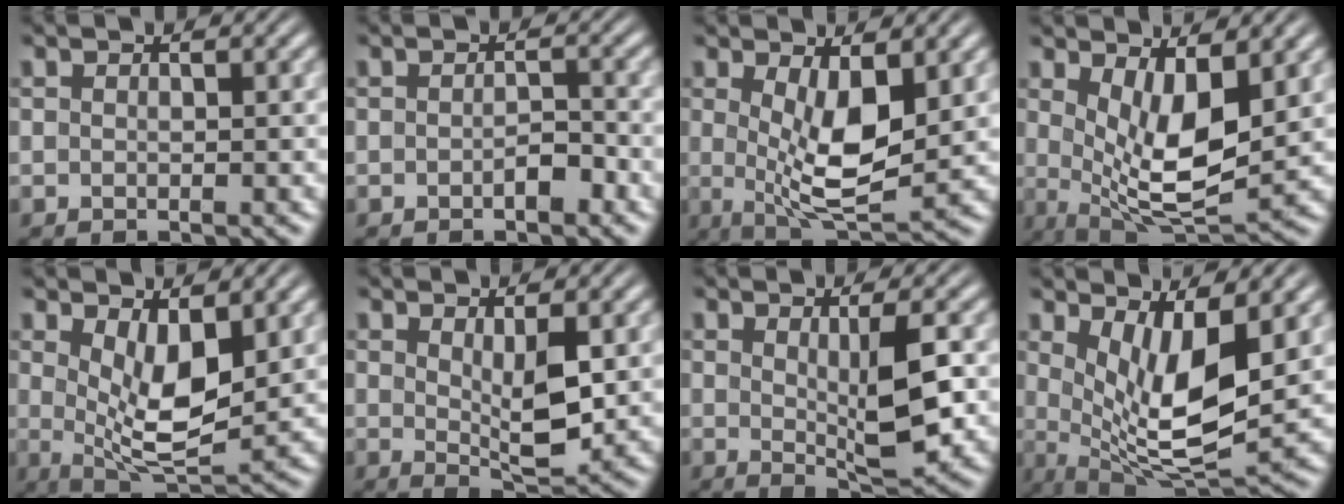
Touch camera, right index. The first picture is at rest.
{"total": 1.4, "force": [-1.0, 0.3, 0.9], "torque": [-0.010, -0.001, -0.016]}
{"total": 6.5, "force": [0.6, 2.5, 6.0], "torque": [-0.092, -0.026, 0.021]}
{"total": 8.3, "force": [0.9, 4.1, 7.1], "torque": [-0.117, -0.036, 0.030]}
{"total": 6.8, "force": [1.2, 3.0, 6.0], "torque": [-0.087, -0.027, 0.030]}
{"total": 3.8, "force": [0.9, 0.9, 3.6], "torque": [-0.052, -0.020, 0.023]}
{"total": 4.5, "force": [0.5, 0.8, 4.4], "torque": [-0.068, -0.016, 0.016]}
{"total": 9.6, "force": [1.2, 4.8, 8.2], "torque": [-0.148, -0.039, 0.039]}